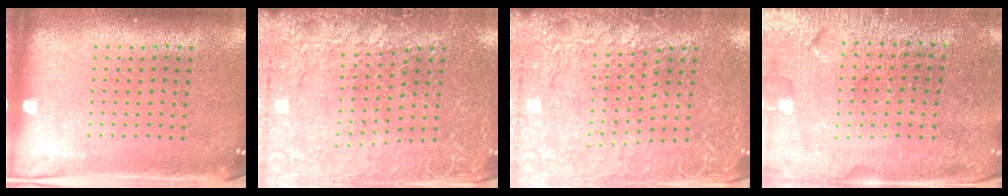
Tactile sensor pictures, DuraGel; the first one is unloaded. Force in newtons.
{"total": 2.9, "press": 2.8, "slide": 0.4}
{"total": 2.9, "press": 2.8, "slide": 0.4}
{"total": 3.3, "press": 3.3, "slide": 0.2}